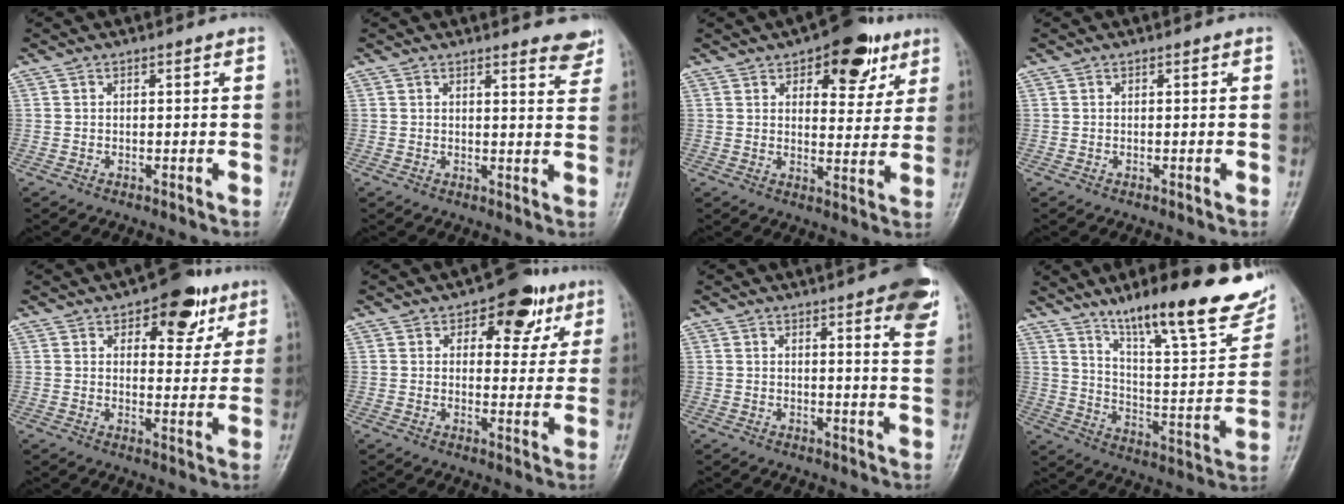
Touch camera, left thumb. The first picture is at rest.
{"total": 4.8, "force": [4.2, 1.0, 2.2], "torque": [-0.011, -0.030, 0.036]}
{"total": 12.8, "force": [7.2, 6.5, 8.4], "torque": [-0.064, -0.027, 0.096]}
{"total": 0.0}
{"total": 10.8, "force": [6.0, 5.7, 6.9], "torque": [-0.049, -0.023, 0.078]}
{"total": 9.9, "force": [5.1, 5.9, 6.1], "torque": [-0.031, -0.016, 0.063]}
{"total": 9.6, "force": [5.5, 1.9, 7.7], "torque": [-0.076, -0.021, 0.059]}
{"total": 25.5, "force": [17.0, 5.7, 18.1], "torque": [-0.237, -0.062, 0.266]}